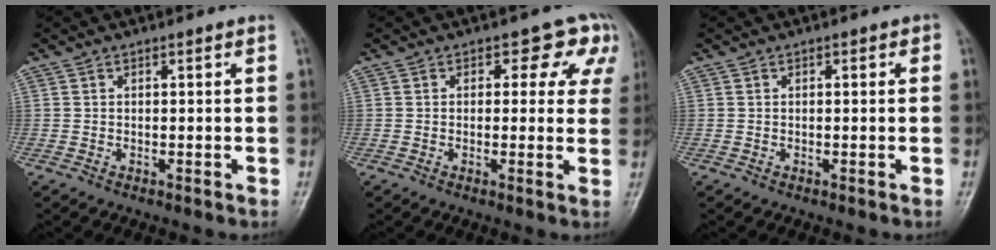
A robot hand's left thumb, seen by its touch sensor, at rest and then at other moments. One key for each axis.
{"total": 6.3, "fx": 2.9, "fy": 4.2, "fz": 3.6, "tx": 0.006, "ty": -0.006, "tz": 0.020}
{"total": 1.0, "fx": 0.2, "fy": 0.6, "fz": 0.8, "tx": -0.006, "ty": 0.002, "tz": 0.002}